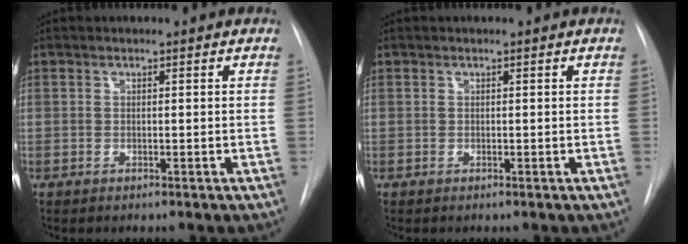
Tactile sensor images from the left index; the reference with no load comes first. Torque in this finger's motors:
{"motor_torque": [-0.04, 0.04, 0.00, 0.00]}